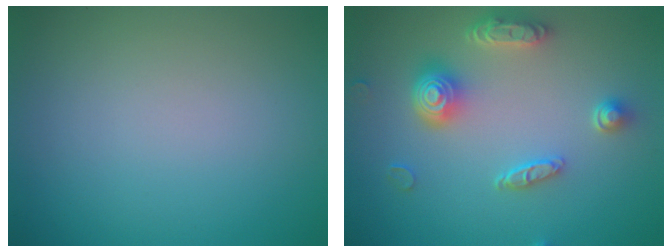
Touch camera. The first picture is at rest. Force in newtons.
{"total": 4.7, "press": 3.8, "slide": 2.8}